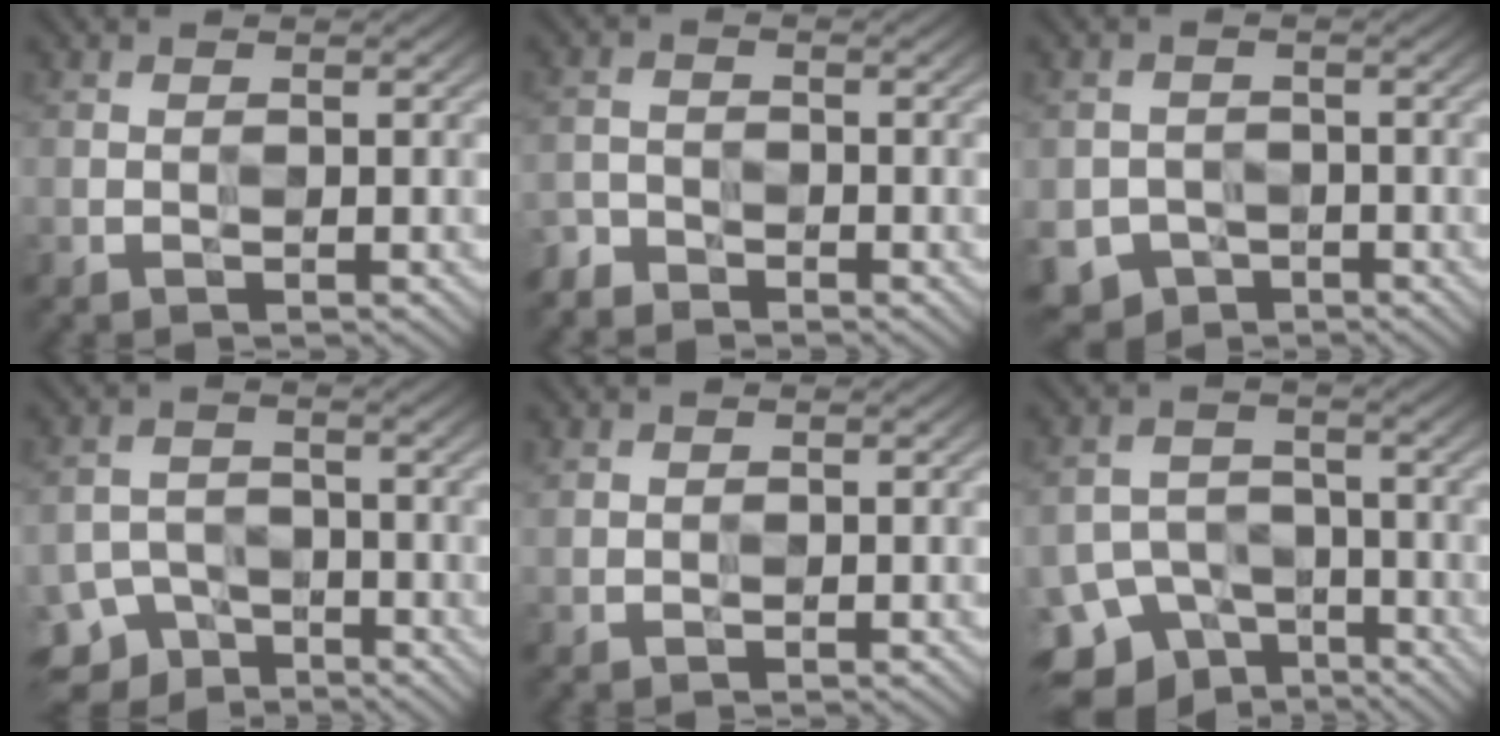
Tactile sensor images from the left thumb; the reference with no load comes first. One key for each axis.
{"total": 2.6, "fx": -2.5, "fy": 0.8, "fz": 0.2, "tx": -0.003, "ty": -0.003, "tz": -0.059}
{"total": 4.9, "fx": -2.7, "fy": 3.9, "fz": 1.4, "tx": -0.032, "ty": -0.009, "tz": -0.049}
{"total": 7.3, "fx": -5.3, "fy": 4.5, "fz": 2.1, "tx": -0.036, "ty": -0.013, "tz": -0.092}
{"total": 0.8, "fx": 0.6, "fy": 0.5, "fz": 0.2, "tx": -0.006, "ty": 0.000, "tz": 0.017}
{"total": 9.4, "fx": -6.6, "fy": 5.7, "fz": 3.4, "tx": -0.063, "ty": -0.012, "tz": -0.109}